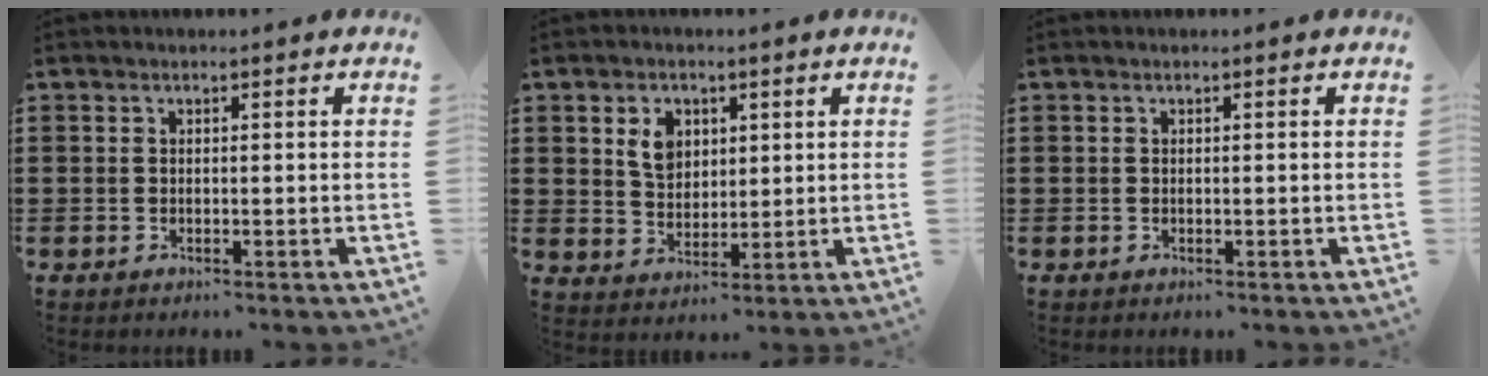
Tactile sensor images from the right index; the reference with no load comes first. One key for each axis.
{"total": 5.0, "fx": 1.8, "fy": 3.8, "fz": 2.7, "tx": -0.058, "ty": 0.010, "tz": 0.031}
{"total": 0.0}